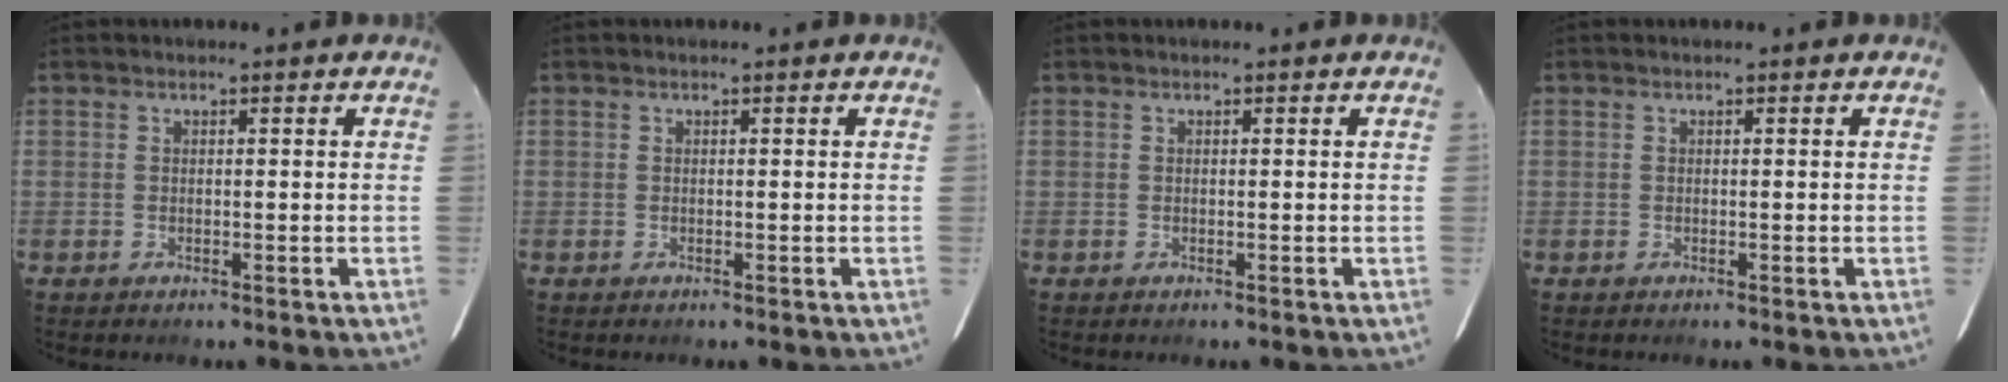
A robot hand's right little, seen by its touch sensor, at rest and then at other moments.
{"total": 0.0}
{"total": 0.0}
{"total": 0.0}